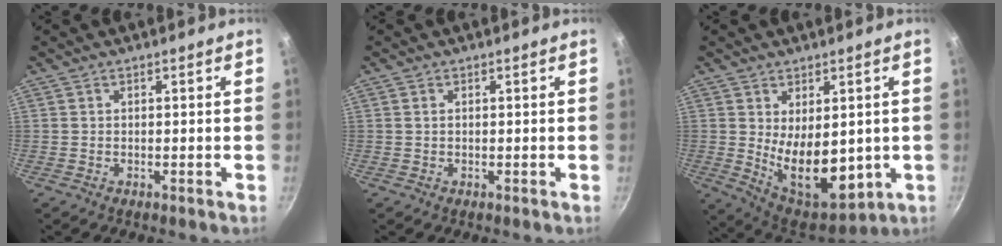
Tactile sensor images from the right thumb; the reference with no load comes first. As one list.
[{"total": 0.8, "force": [0.3, 0.5, 0.6], "torque": [-0.011, 0.002, 0.004]}, {"total": 13.7, "force": [-0.2, 7.7, 11.3], "torque": [-0.140, -0.036, 0.026]}]